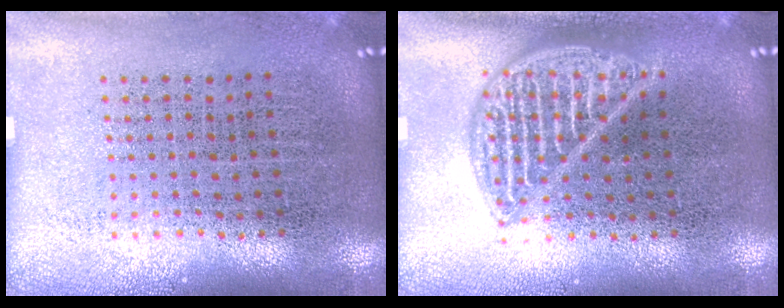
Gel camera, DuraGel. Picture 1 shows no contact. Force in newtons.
{"total": 2.1, "press": 2.1, "slide": 0.2}